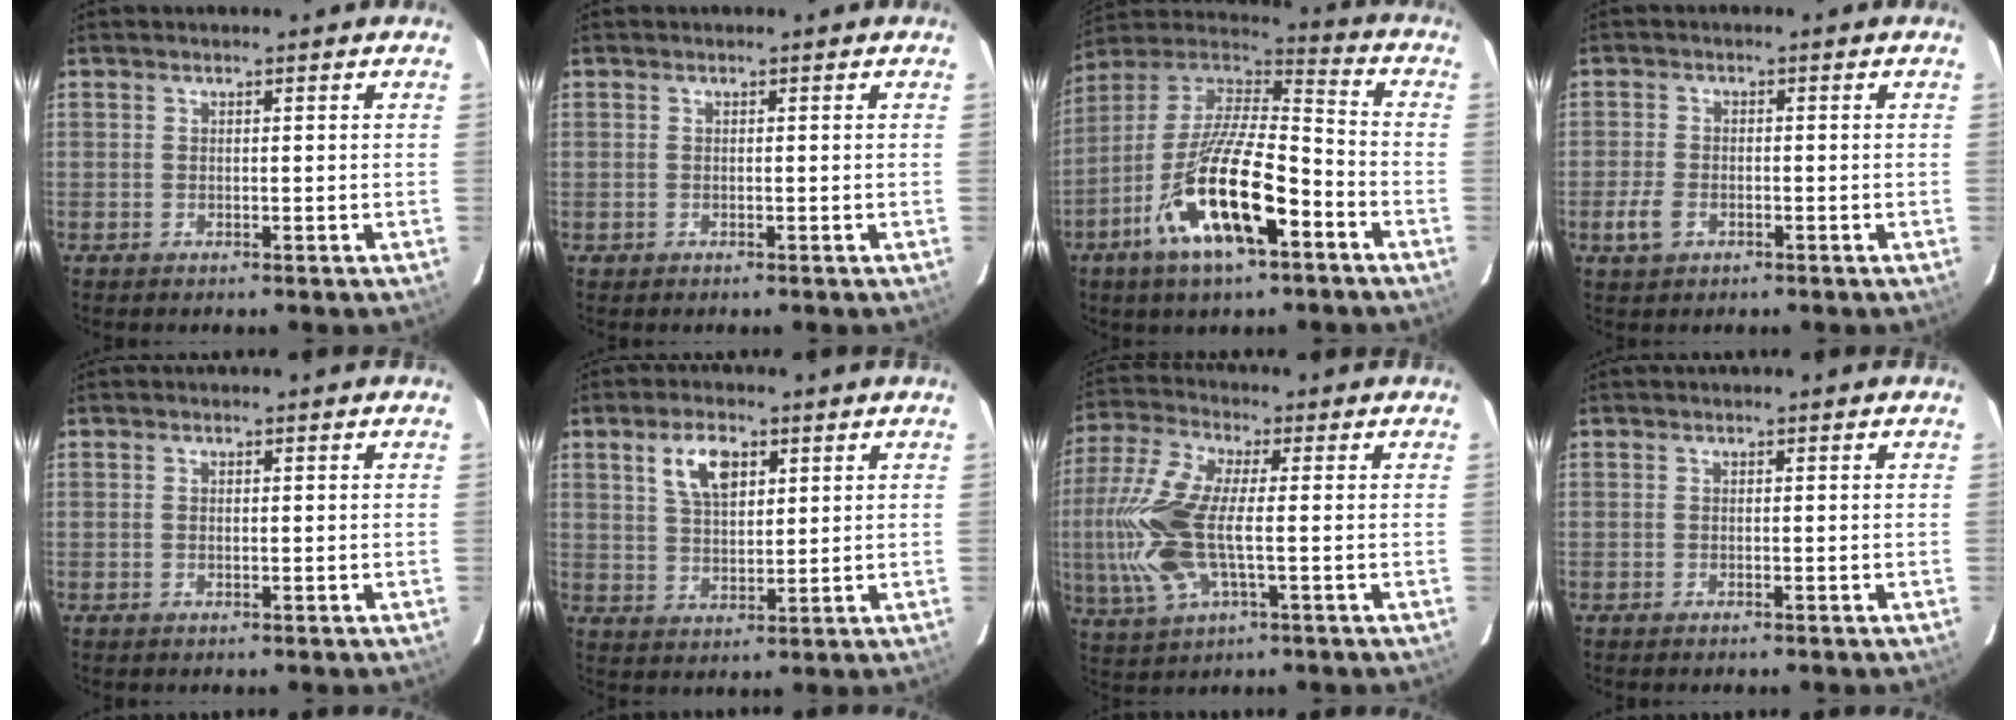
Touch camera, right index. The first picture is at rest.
{"total": 0.7, "force": [-0.4, 0.6, -0.1], "torque": [0.004, 0.000, -0.005]}
{"total": 20.6, "force": [-9.6, 6.7, 17.0], "torque": [-0.318, -0.028, -0.179]}
{"total": 4.1, "force": [-2.0, 2.6, 2.4], "torque": [-0.061, -0.002, -0.037]}
{"total": 0.5, "force": [0.0, 0.3, 0.4], "torque": [-0.008, 0.001, 0.000]}
{"total": 7.3, "force": [3.3, 3.6, 5.4], "torque": [-0.099, 0.011, 0.065]}
{"total": 16.1, "force": [-1.6, 6.3, 14.7], "torque": [-0.328, -0.002, -0.032]}
{"total": 0.0}